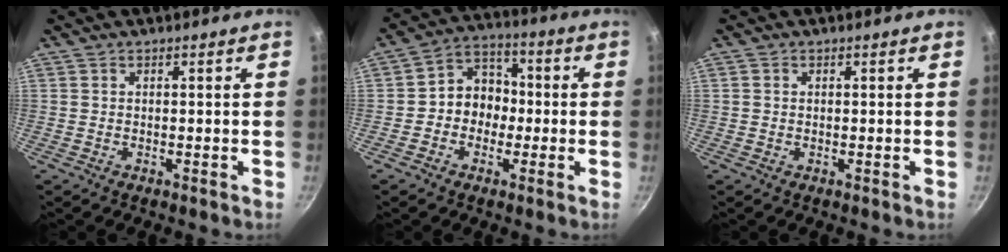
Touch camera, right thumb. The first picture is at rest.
{"total": 8.5, "force": [-1.0, 7.3, 4.2], "torque": [-0.016, 0.031, -0.033]}
{"total": 0.6, "force": [0.1, 0.5, 0.2], "torque": [-0.003, 0.003, 0.000]}